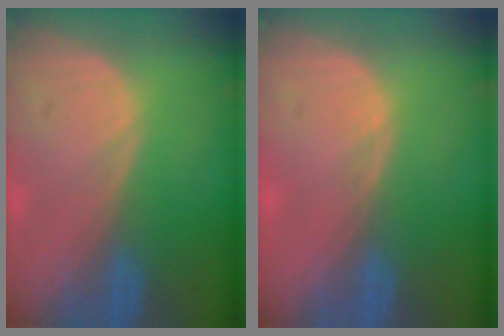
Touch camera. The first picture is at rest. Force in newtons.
{"total": 0.8, "press": 0.6, "slide": 0.5}